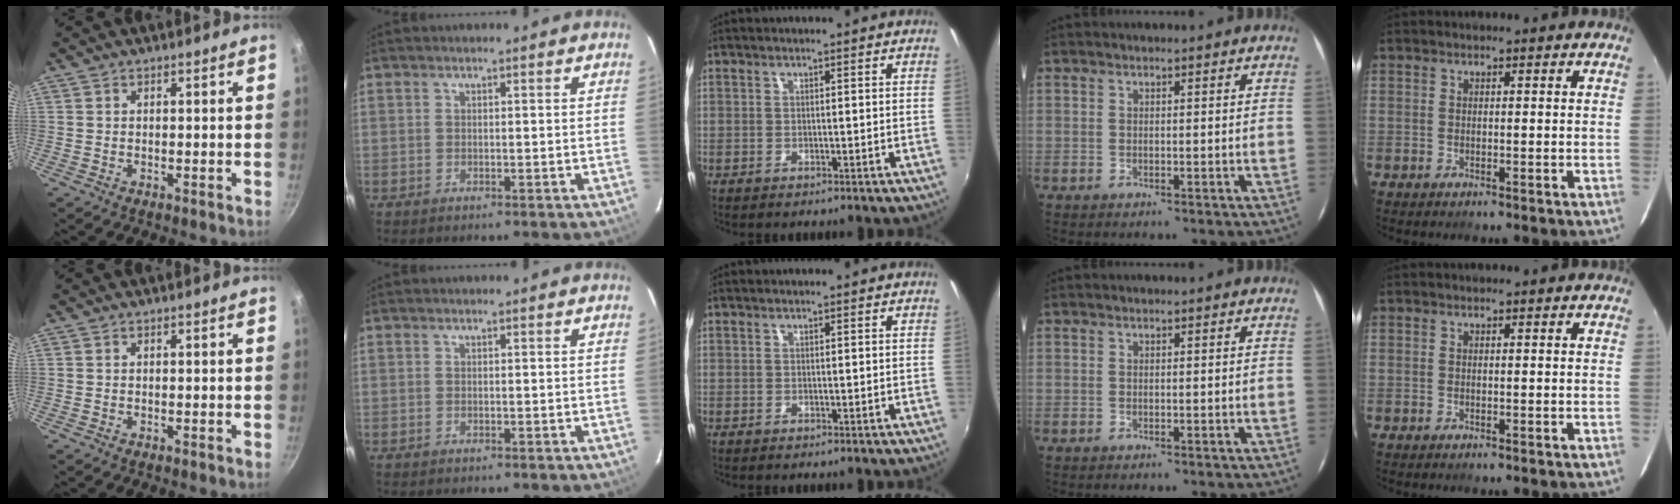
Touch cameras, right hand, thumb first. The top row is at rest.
{}